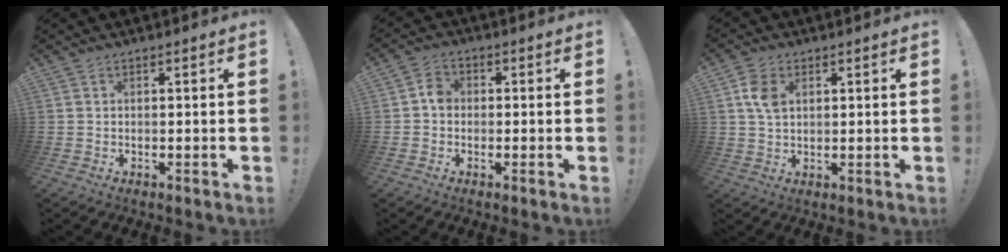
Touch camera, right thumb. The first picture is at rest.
{"total": 3.8, "force": [-0.9, 2.9, 2.2], "torque": [-0.037, 0.015, -0.015]}
{"total": 6.7, "force": [2.1, 4.2, 4.7], "torque": [-0.081, -0.002, 0.039]}